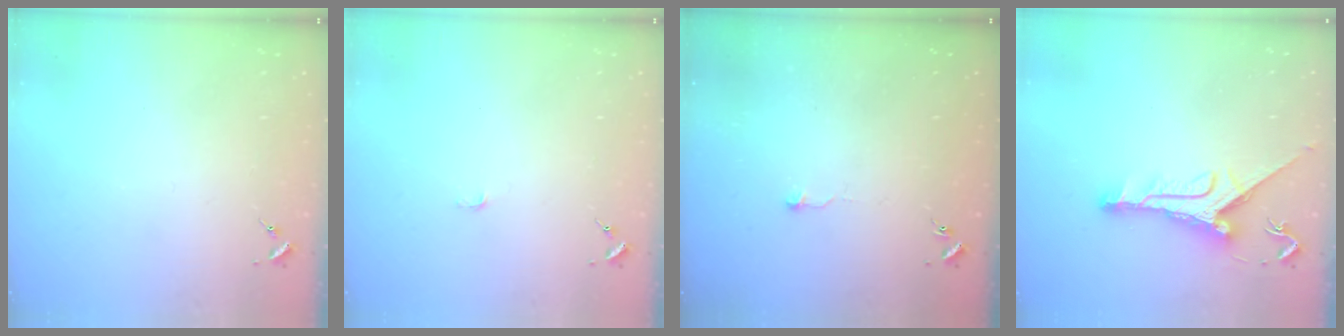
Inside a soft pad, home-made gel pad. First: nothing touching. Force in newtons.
{"total": 3.0, "press": 3.0, "slide": 0.3}
{"total": 4.8, "press": 4.8, "slide": 0.4}
{"total": 10.9, "press": 10.9, "slide": 0.9}